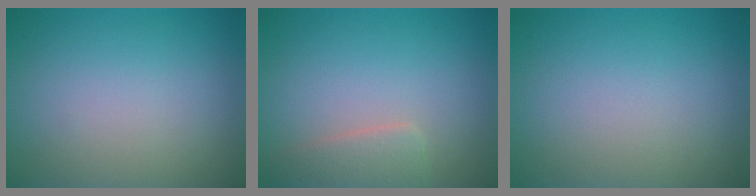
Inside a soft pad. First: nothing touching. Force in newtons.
{"total": 2.2, "press": 2.2, "slide": 0.1}
{"total": 0.0}